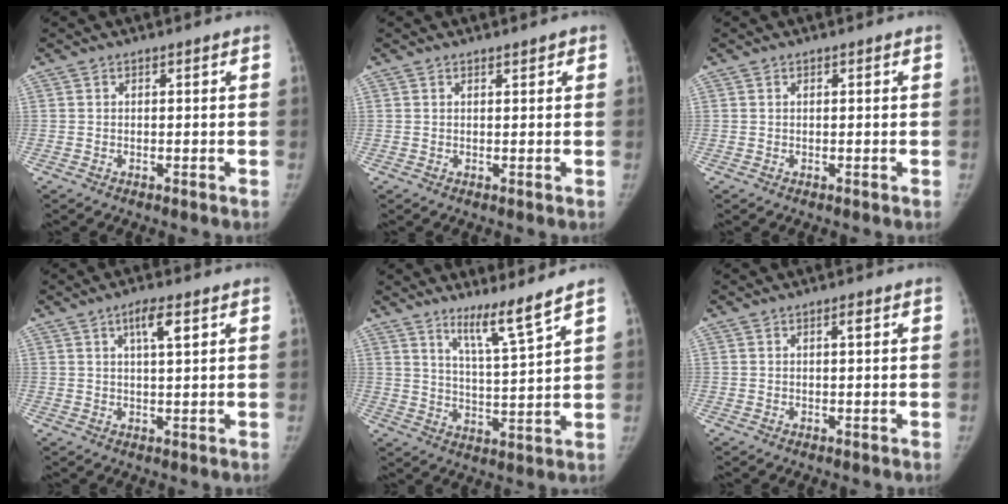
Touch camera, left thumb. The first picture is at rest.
{"total": 0.9, "force": [0.7, 0.3, 0.5], "torque": [-0.004, -0.002, 0.010]}
{"total": 0.0}
{"total": 4.7, "force": [2.1, 1.0, 4.1], "torque": [-0.070, -0.003, 0.038]}
{"total": 8.1, "force": [6.2, -0.7, 5.2], "torque": [-0.086, -0.060, 0.112]}
{"total": 1.1, "force": [0.4, 0.1, 1.0], "torque": [-0.017, 0.001, 0.006]}